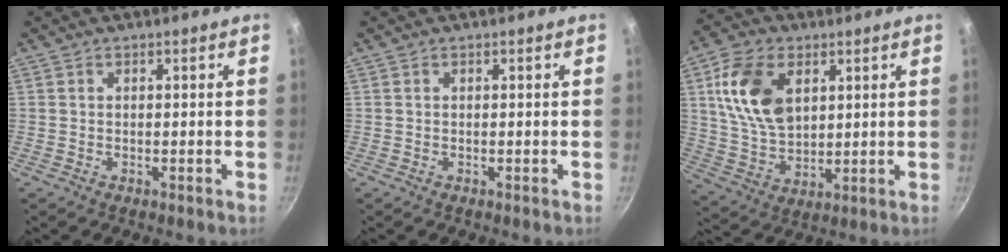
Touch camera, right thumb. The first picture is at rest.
{"total": 0.0}
{"total": 14.2, "force": [4.4, 9.1, 9.9], "torque": [-0.167, -0.016, 0.088]}